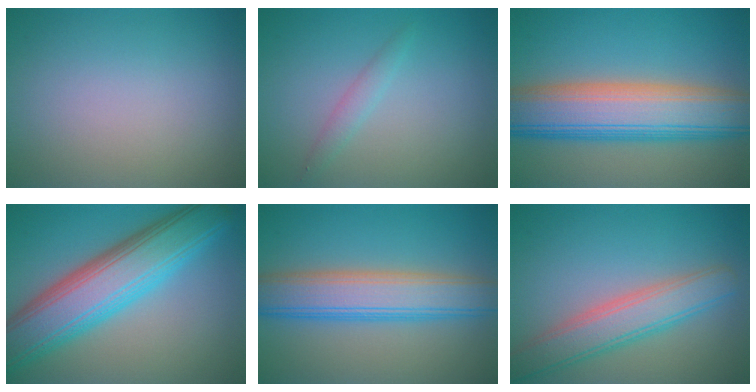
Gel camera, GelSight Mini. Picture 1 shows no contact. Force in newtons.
{"total": 1.3, "press": 1.3, "slide": 0.1}
{"total": 11.0, "press": 11.0, "slide": 0.6}
{"total": 10.2, "press": 10.2, "slide": 0.4}
{"total": 7.0, "press": 7.0, "slide": 0.1}
{"total": 5.1, "press": 5.1, "slide": 0.6}